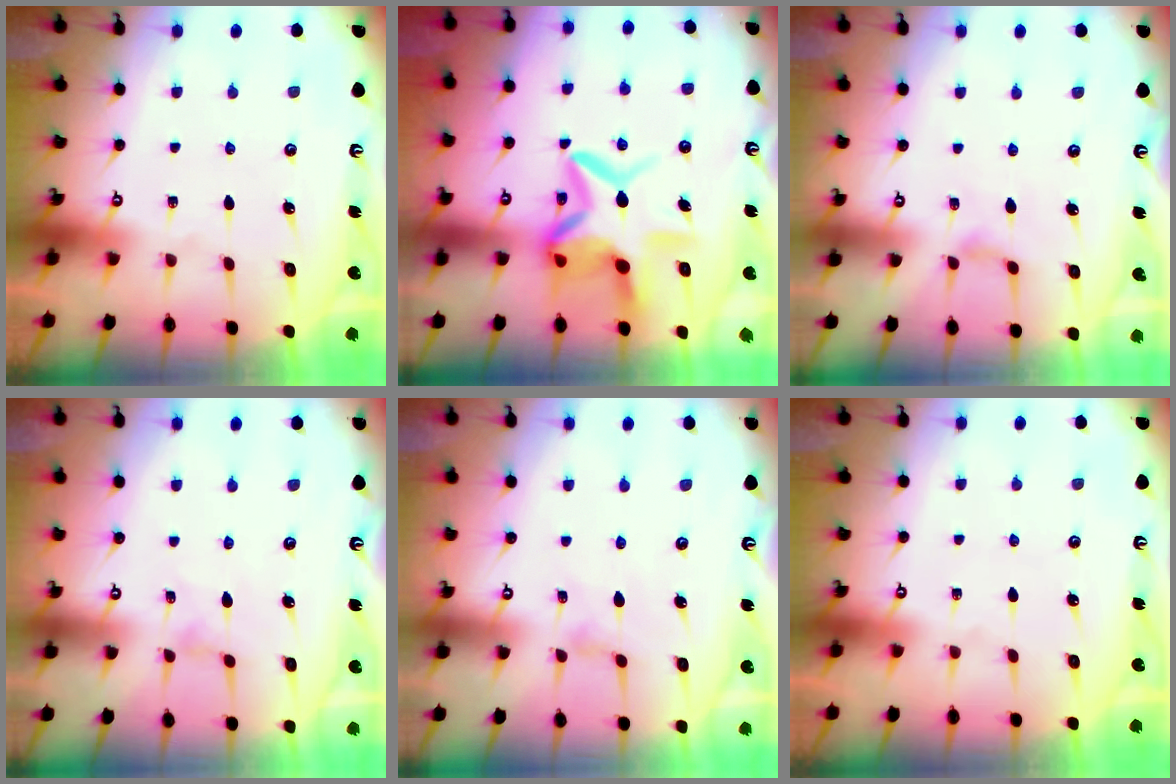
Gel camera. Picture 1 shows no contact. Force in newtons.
{"total": 11.9, "press": 11.8, "slide": 1.9}
{"total": 2.5, "press": 2.4, "slide": 0.5}
{"total": 0.0}
{"total": 1.4, "press": 1.3, "slide": 0.3}
{"total": 0.0}